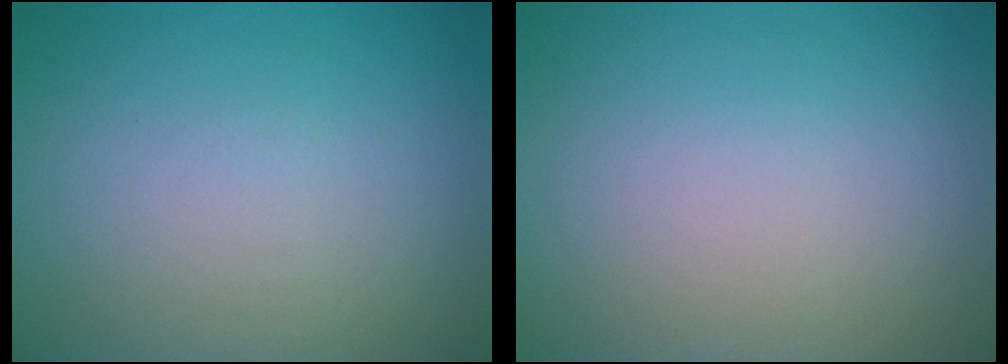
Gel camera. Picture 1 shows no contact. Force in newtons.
{"total": 0.0}